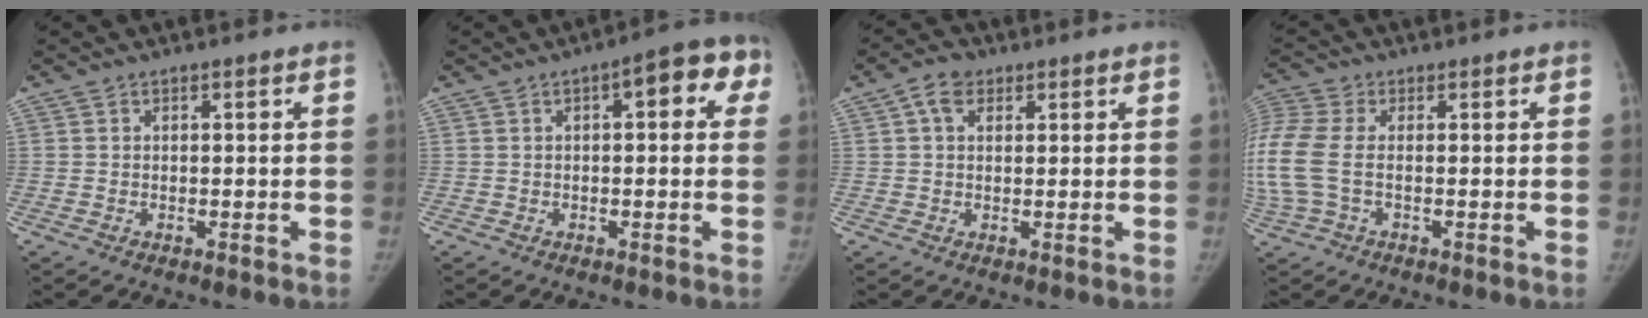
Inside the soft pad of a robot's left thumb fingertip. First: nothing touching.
{"total": 8.0, "force": [2.4, 3.3, 6.9], "torque": [-0.059, 0.019, 0.018]}
{"total": 4.3, "force": [1.8, 3.0, 2.4], "torque": [-0.028, 0.006, 0.029]}
{"total": 10.6, "force": [-0.4, 6.0, 8.8], "torque": [-0.242, 0.015, -0.009]}